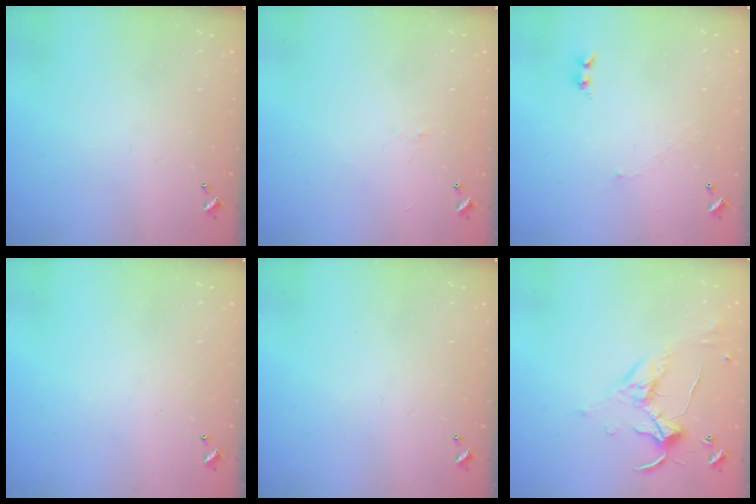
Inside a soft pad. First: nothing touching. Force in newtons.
{"total": 1.8, "press": 1.7, "slide": 0.6}
{"total": 2.6, "press": 2.6, "slide": 0.6}
{"total": 0.0}
{"total": 0.0}
{"total": 1.2, "press": 0.8, "slide": 0.8}